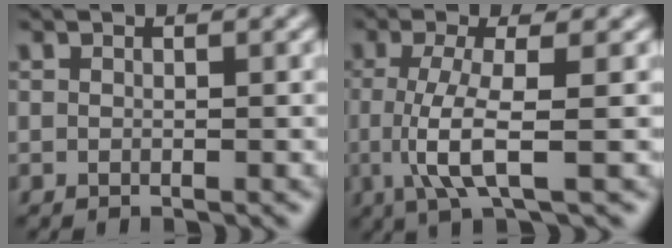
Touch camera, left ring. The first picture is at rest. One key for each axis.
{"total": 4.8, "fx": -0.5, "fy": 1.1, "fz": 4.7, "tx": -0.097, "ty": -0.009, "tz": -0.010}